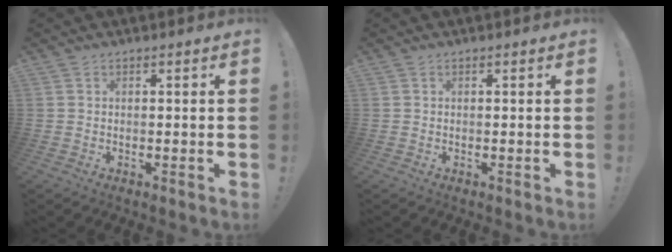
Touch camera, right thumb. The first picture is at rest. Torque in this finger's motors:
{"motor_torque": [0.00, 0.00, 0.00, 0.00, 0.00]}